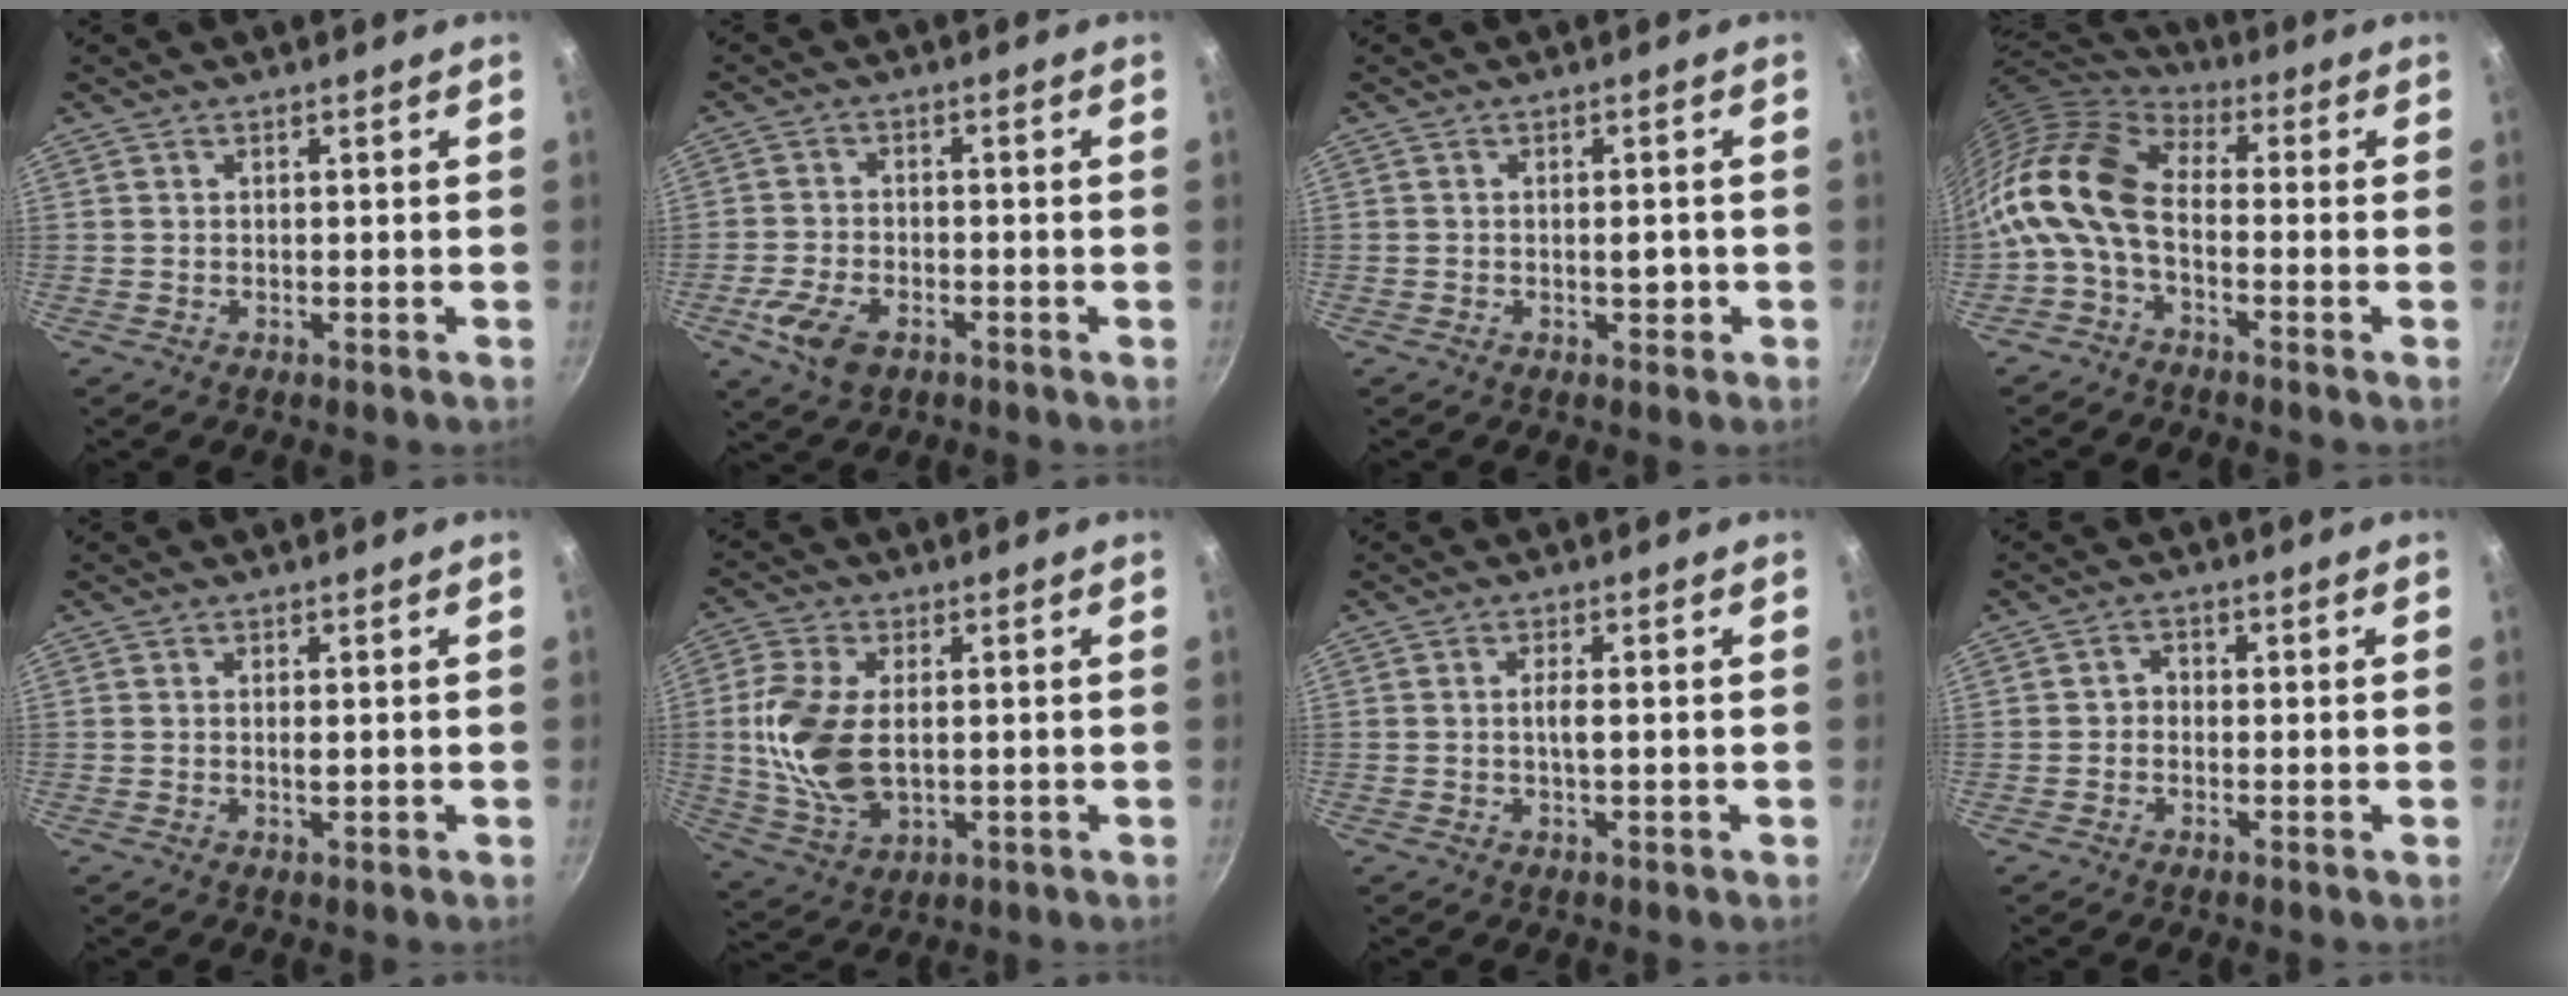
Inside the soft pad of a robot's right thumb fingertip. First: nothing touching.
{"total": 7.6, "force": [-3.5, 4.3, 5.2], "torque": [-0.106, 0.010, -0.068]}
{"total": 2.2, "force": [-0.5, 1.3, 1.7], "torque": [-0.009, 0.009, -0.007]}
{"total": 13.8, "force": [-2.1, 7.9, 11.0], "torque": [-0.210, 0.032, -0.062]}
{"total": 1.1, "force": [0.0, 0.4, 1.1], "torque": [-0.019, 0.000, 0.000]}
{"total": 13.3, "force": [0.5, 8.0, 10.7], "torque": [-0.207, -0.005, 0.014]}
{"total": 2.1, "force": [-0.1, 0.5, 2.1], "torque": [-0.044, 0.002, -0.005]}
{"total": 2.2, "force": [-0.3, 1.9, 1.1], "torque": [-0.010, 0.009, -0.011]}